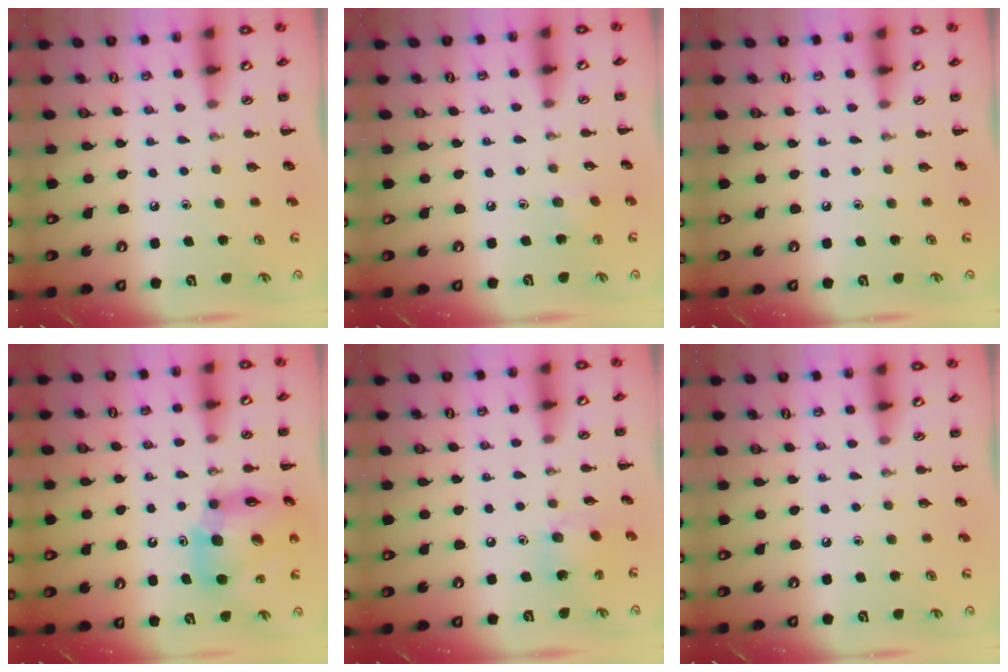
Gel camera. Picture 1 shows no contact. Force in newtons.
{"total": 3.4, "press": 3.2, "slide": 0.9}
{"total": 0.0}
{"total": 15.0, "press": 14.4, "slide": 4.0}
{"total": 6.7, "press": 6.5, "slide": 1.6}
{"total": 0.0}